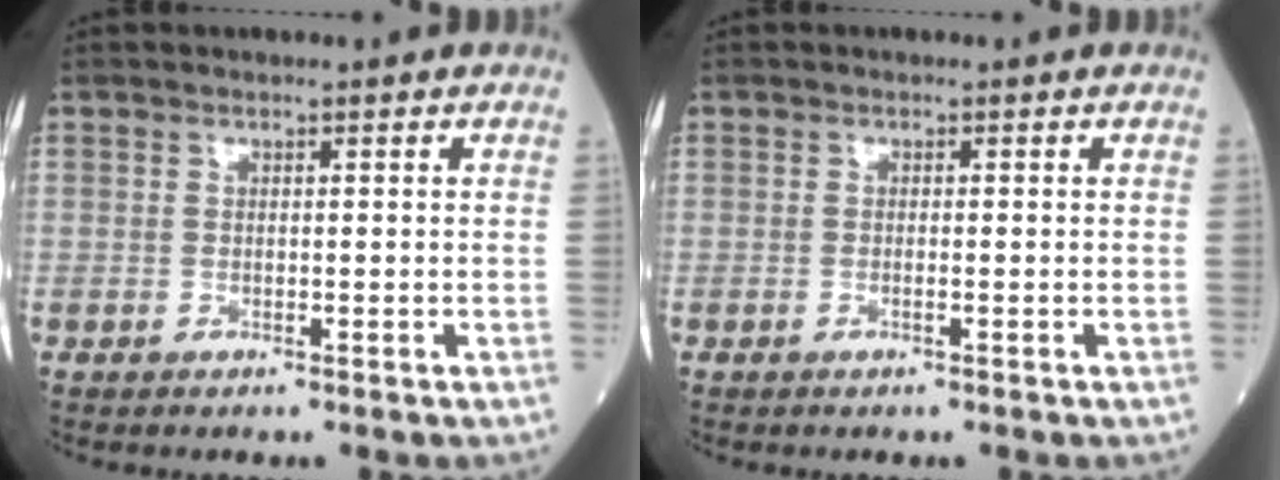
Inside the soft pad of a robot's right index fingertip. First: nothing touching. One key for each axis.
{"total": 0.7, "fx": -0.3, "fy": 0.0, "fz": 0.6, "tx": -0.013, "ty": 0.000, "tz": -0.005}